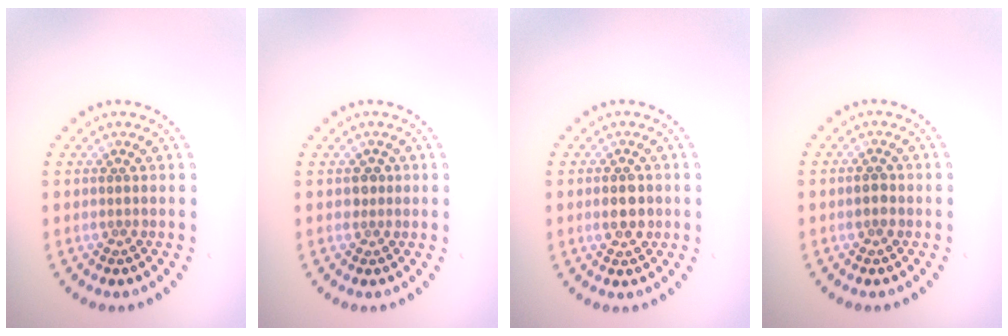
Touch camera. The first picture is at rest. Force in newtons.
{"total": 1.0, "press": 0.8, "slide": 0.6}
{"total": 2.2, "press": 2.2, "slide": 0.1}
{"total": 1.2, "press": 1.2, "slide": 0.1}